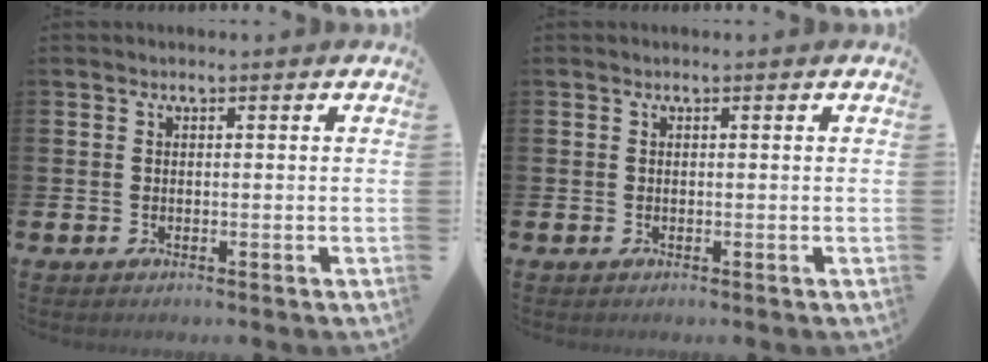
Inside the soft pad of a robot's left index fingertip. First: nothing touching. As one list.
[{"total": 0.0}]